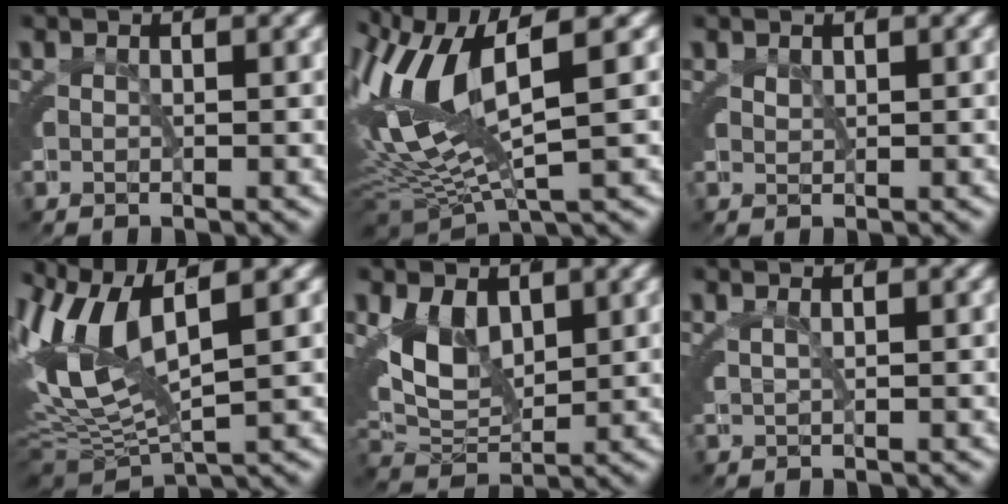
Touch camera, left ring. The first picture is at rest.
{"total": 11.1, "force": [1.8, 5.8, 9.2], "torque": [-0.190, -0.007, 0.035]}
{"total": 1.0, "force": [0.9, -0.5, 0.2], "torque": [-0.003, -0.005, 0.024]}
{"total": 10.2, "force": [2.2, 5.1, 8.5], "torque": [-0.177, 0.002, 0.042]}
{"total": 6.6, "force": [1.0, 4.5, 4.8], "torque": [-0.101, -0.019, 0.030]}
{"total": 1.2, "force": [0.7, -0.8, 0.5], "torque": [-0.005, 0.000, 0.018]}